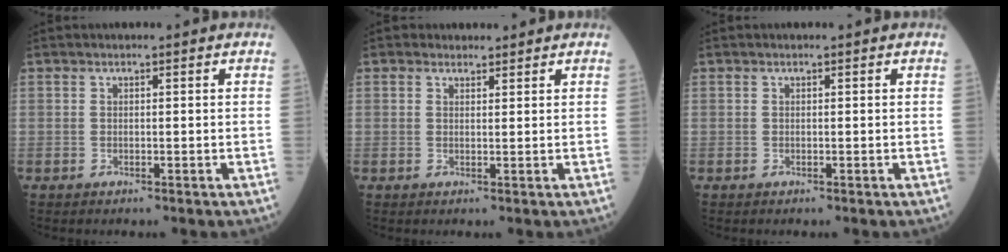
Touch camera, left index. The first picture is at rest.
{"total": 1.3, "force": [1.1, 0.7, 0.0], "torque": [0.000, 0.003, 0.014]}
{"total": 0.0}